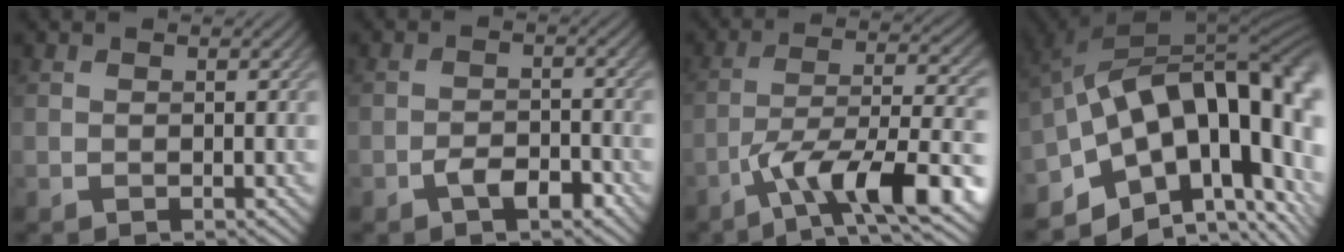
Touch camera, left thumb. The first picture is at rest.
{"total": 3.3, "force": [-2.0, 1.5, 2.1], "torque": [-0.035, 0.005, -0.038]}
{"total": 12.0, "force": [-6.4, 3.5, 9.5], "torque": [-0.161, 0.001, -0.114]}
{"total": 18.7, "force": [-2.1, 10.0, 15.7], "torque": [-0.193, -0.015, -0.018]}